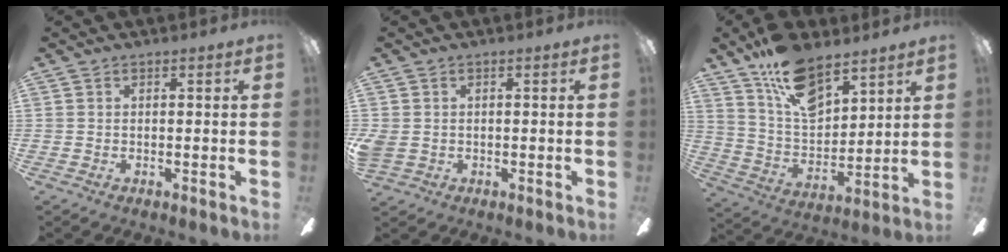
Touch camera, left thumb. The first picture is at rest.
{"total": 3.0, "force": [-0.3, 2.6, 1.5], "torque": [-0.033, 0.006, -0.005]}
{"total": 15.6, "force": [10.9, 7.3, 8.6], "torque": [-0.153, -0.054, 0.199]}